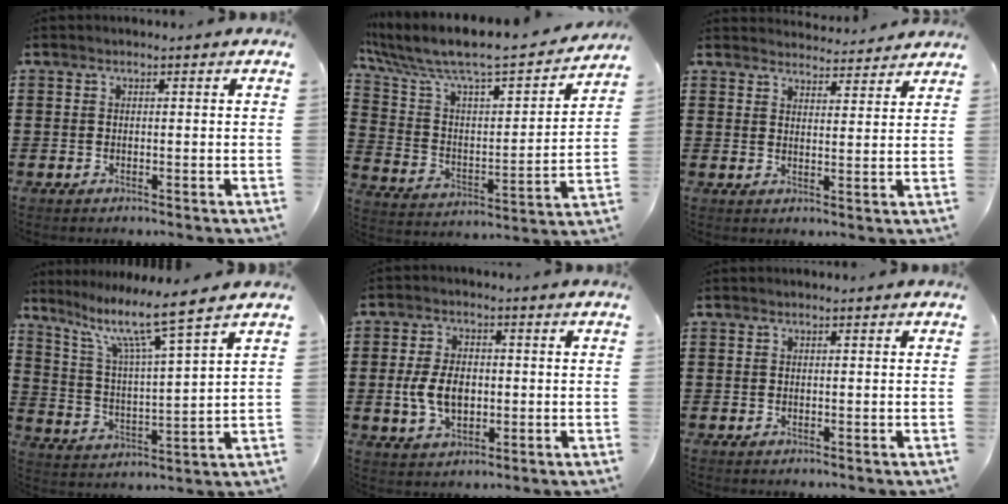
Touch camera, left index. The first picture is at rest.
{"total": 7.2, "force": [6.2, 1.4, 3.3], "torque": [-0.100, -0.059, 0.097]}
{"total": 3.6, "force": [3.6, 0.2, 0.1], "torque": [-0.004, -0.020, 0.064]}
{"total": 8.8, "force": [6.6, -0.1, 5.8], "torque": [-0.129, -0.045, 0.104]}
{"total": 6.8, "force": [-0.5, 4.2, 5.3], "torque": [-0.113, 0.001, -0.016]}
{"total": 0.0}